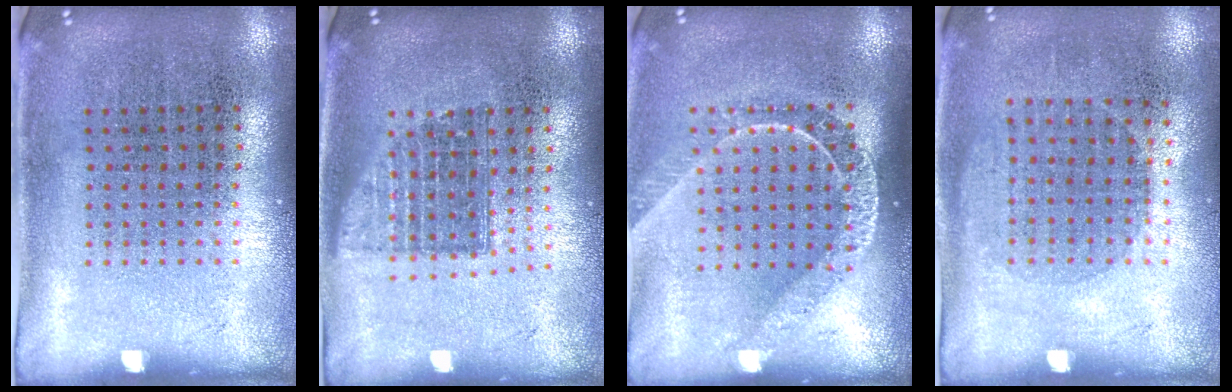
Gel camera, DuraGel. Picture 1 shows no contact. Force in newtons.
{"total": 1.4, "press": 1.1, "slide": 0.8}
{"total": 1.6, "press": 1.4, "slide": 0.8}
{"total": 1.0, "press": 0.9, "slide": 0.4}